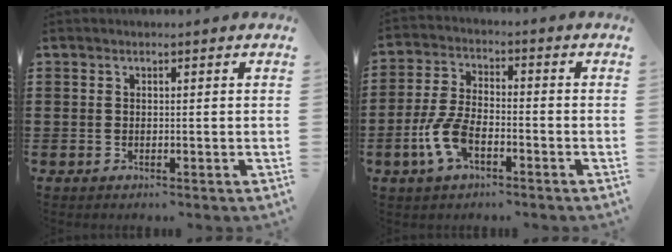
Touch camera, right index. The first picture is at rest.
{"total": 7.0, "force": [-2.8, 3.3, 5.6], "torque": [-0.139, -0.007, -0.059]}